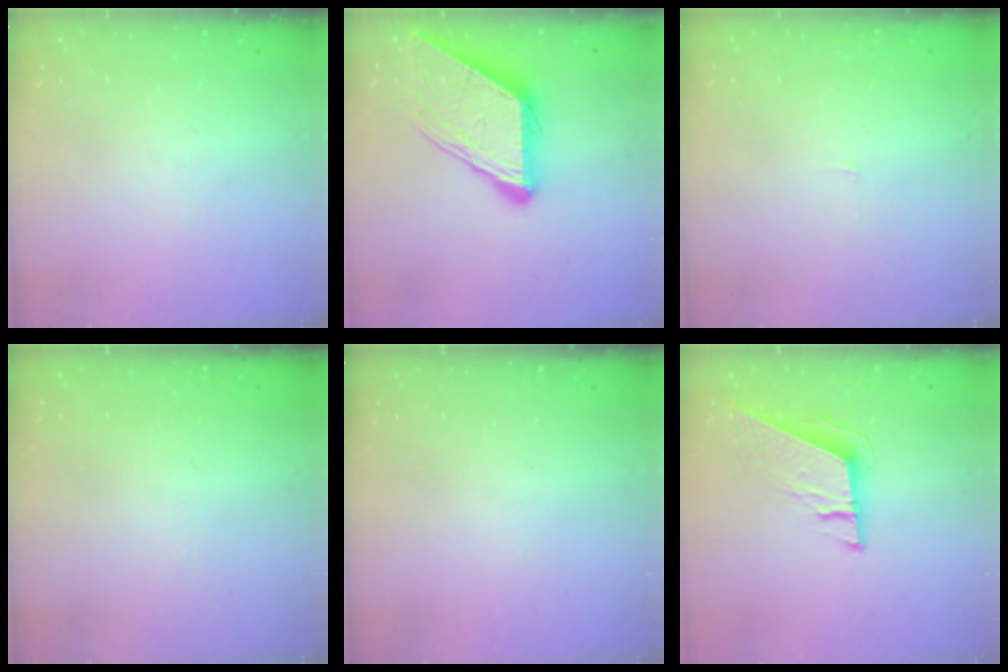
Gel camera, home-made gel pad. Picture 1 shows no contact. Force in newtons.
{"total": 11.8, "press": 11.7, "slide": 1.2}
{"total": 1.9, "press": 1.9, "slide": 0.1}
{"total": 1.6, "press": 1.6, "slide": 0.1}
{"total": 0.0}
{"total": 9.9, "press": 9.7, "slide": 2.0}